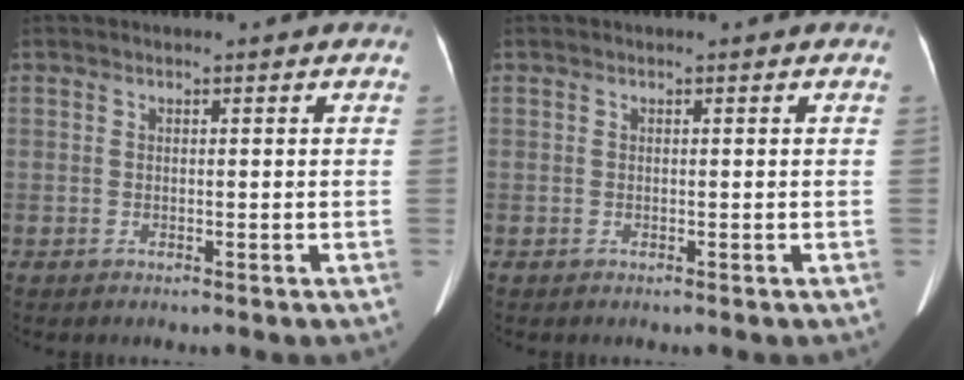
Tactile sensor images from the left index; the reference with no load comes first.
{"total": 0.0}